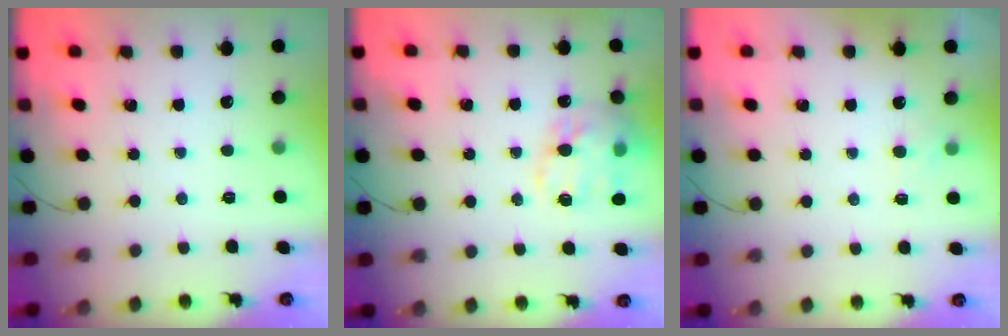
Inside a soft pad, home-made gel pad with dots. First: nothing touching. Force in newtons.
{"total": 18.2, "press": 18.0, "slide": 3.0}
{"total": 3.3, "press": 3.1, "slide": 1.2}